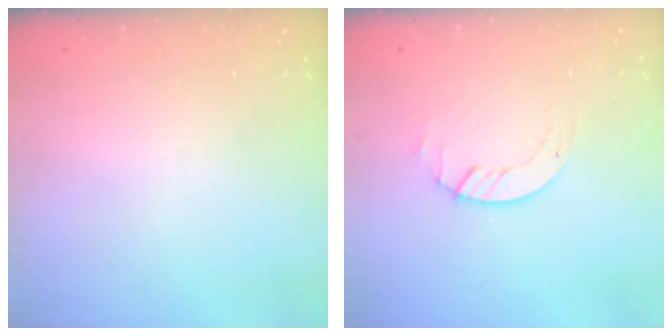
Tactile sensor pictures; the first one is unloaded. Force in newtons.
{"total": 2.0, "press": 2.0, "slide": 0.2}